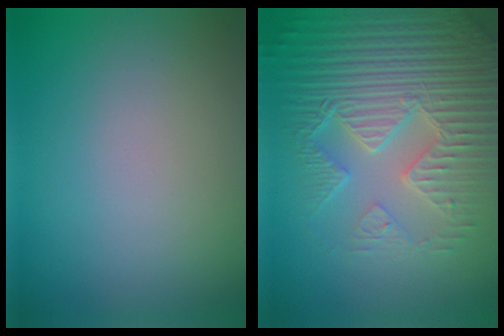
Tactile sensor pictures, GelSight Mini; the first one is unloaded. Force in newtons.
{"total": 6.9, "press": 5.7, "slide": 3.8}